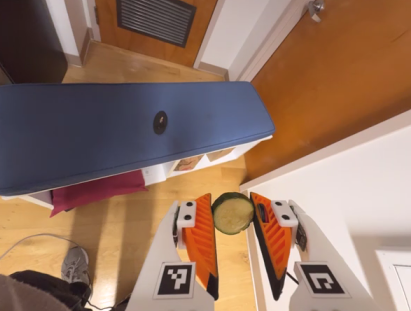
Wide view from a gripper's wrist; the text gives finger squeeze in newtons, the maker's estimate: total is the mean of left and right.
{"total": 11.3, "left": 11.7, "right": 10.8}